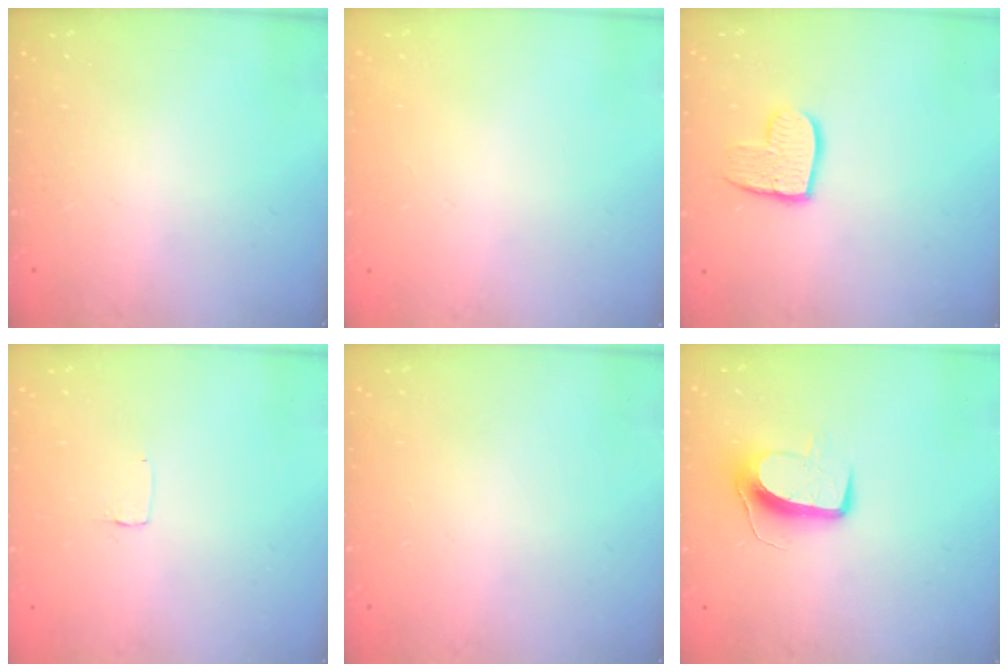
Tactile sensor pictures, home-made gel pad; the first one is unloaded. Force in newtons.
{"total": 0.0}
{"total": 9.2, "press": 9.2, "slide": 0.6}
{"total": 2.6, "press": 2.6, "slide": 0.2}
{"total": 0.0}
{"total": 9.7, "press": 9.7, "slide": 0.5}